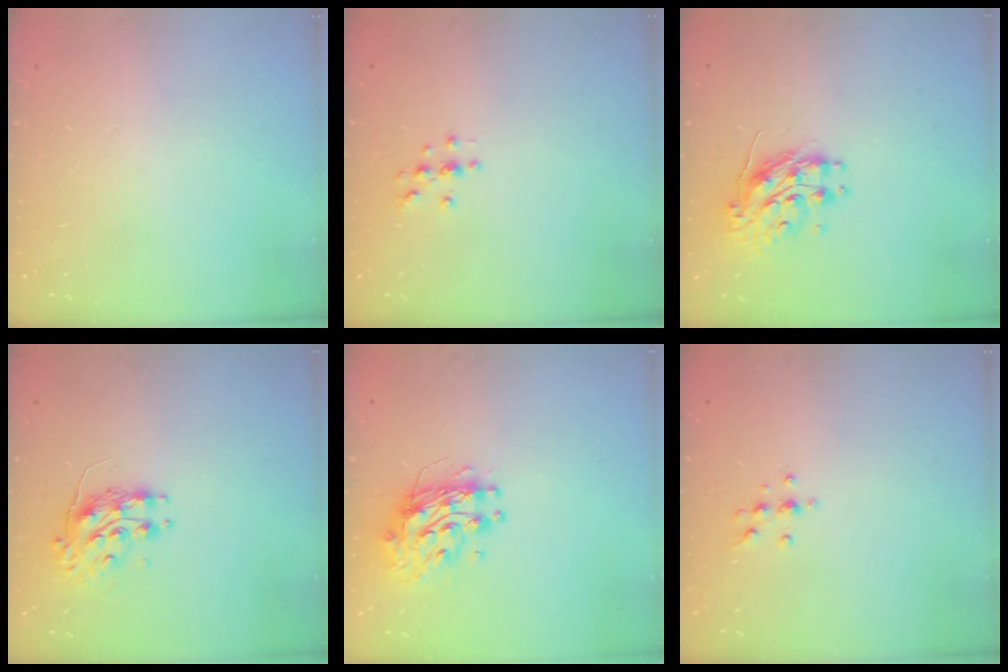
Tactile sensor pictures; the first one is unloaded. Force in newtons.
{"total": 3.4, "press": 3.4, "slide": 0.4}
{"total": 10.2, "press": 10.2, "slide": 0.8}
{"total": 8.1, "press": 8.1, "slide": 0.1}
{"total": 10.2, "press": 10.2, "slide": 0.8}
{"total": 5.7, "press": 5.5, "slide": 1.6}